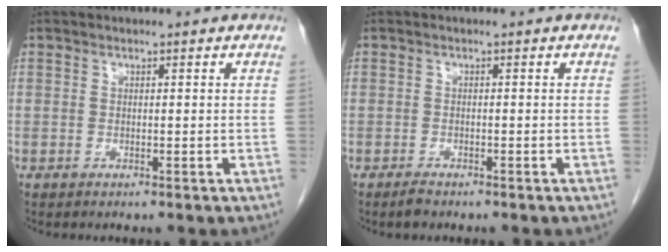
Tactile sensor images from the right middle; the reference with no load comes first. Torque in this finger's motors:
{"motor_torque": [0.16, -0.08, -0.01, 0.01]}